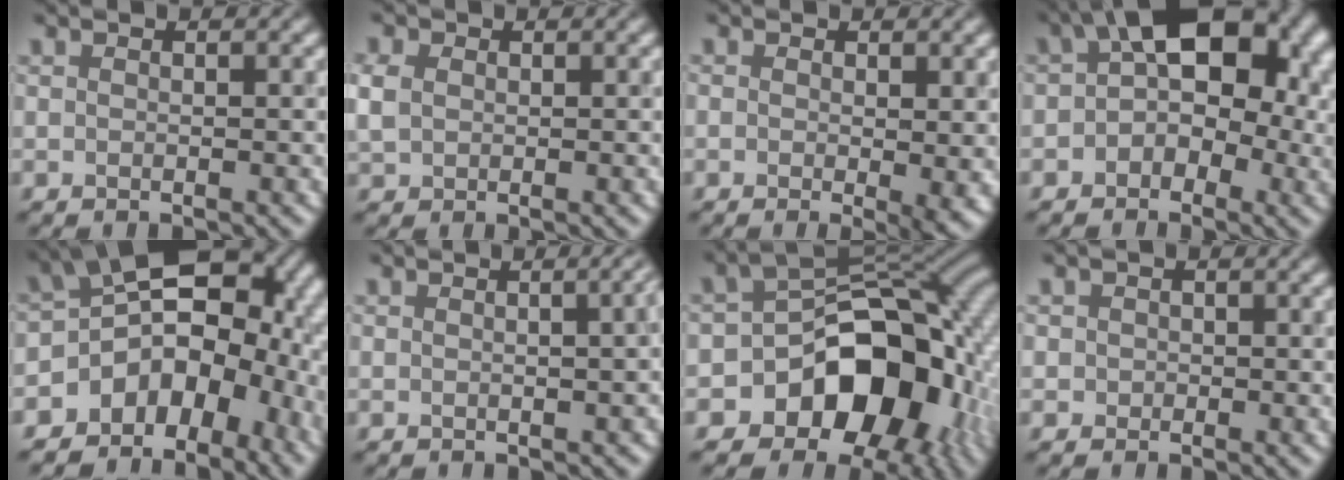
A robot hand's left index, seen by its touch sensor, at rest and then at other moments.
{"total": 1.4, "force": [0.3, 1.2, 0.6], "torque": [-0.021, 0.000, 0.011]}
{"total": 2.6, "force": [-0.3, 0.2, 2.5], "torque": [-0.037, -0.014, 0.000]}
{"total": 10.4, "force": [1.7, 6.5, 8.0], "torque": [-0.091, 0.019, 0.015]}
{"total": 14.1, "force": [-3.9, 9.4, 9.7], "torque": [-0.138, -0.005, -0.052]}
{"total": 5.8, "force": [0.6, 3.0, 4.9], "torque": [0.002, 0.034, -0.012]}
{"total": 13.8, "force": [-5.2, 9.3, 8.7], "torque": [-0.099, -0.007, -0.087]}
{"total": 0.9, "force": [-0.2, 0.8, -0.4], "torque": [0.013, -0.006, 0.000]}